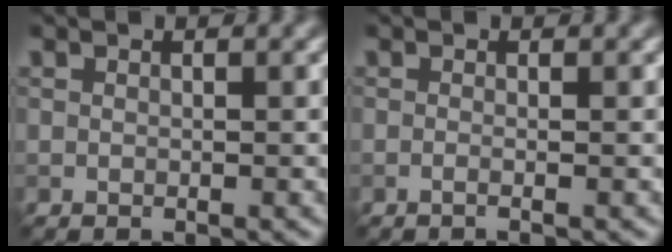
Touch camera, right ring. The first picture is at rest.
{"total": 1.3, "force": [0.0, 0.6, 1.1], "torque": [0.001, -0.010, -0.019]}